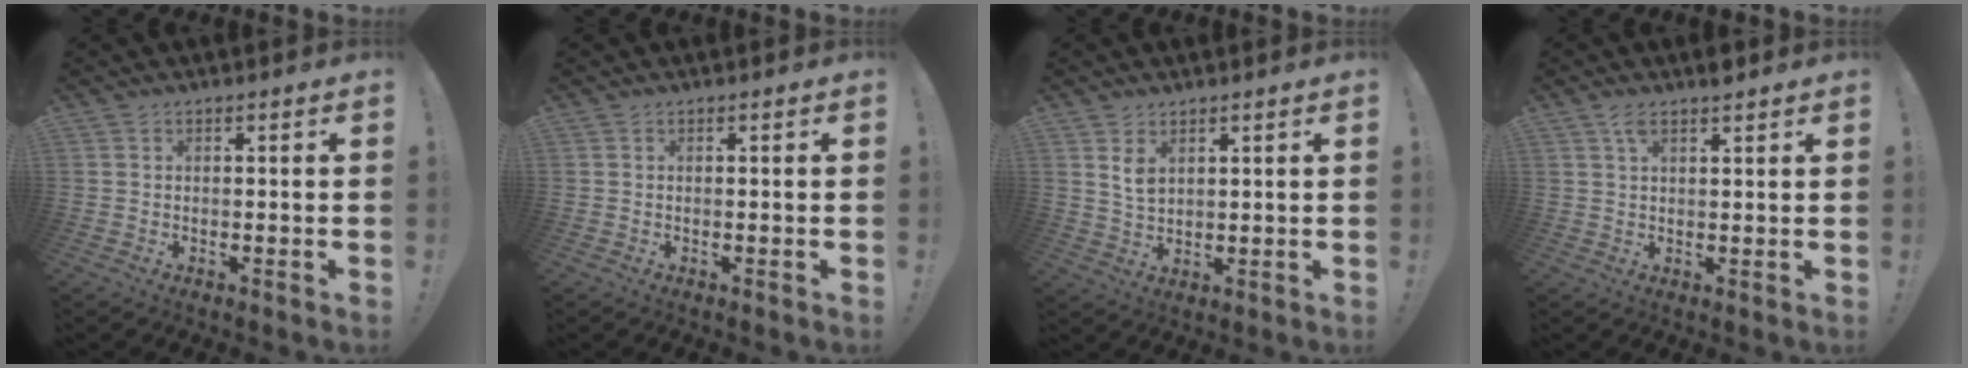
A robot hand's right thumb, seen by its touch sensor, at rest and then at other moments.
{"total": 0.0}
{"total": 5.1, "force": [2.7, 3.3, 2.8], "torque": [-0.046, -0.012, 0.051]}
{"total": 3.6, "force": [2.5, 1.0, 2.5], "torque": [-0.046, -0.006, 0.042]}